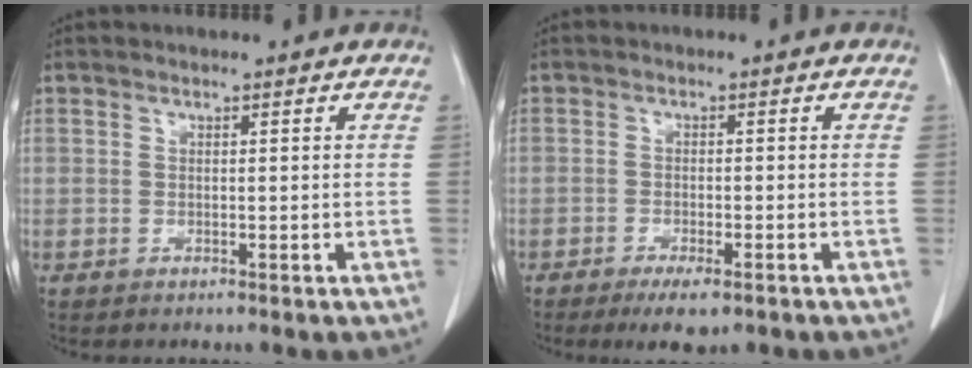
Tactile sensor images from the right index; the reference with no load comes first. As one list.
[{"total": 4.6, "force": [-3.0, 1.3, 3.2], "torque": [-0.051, -0.006, -0.043]}]